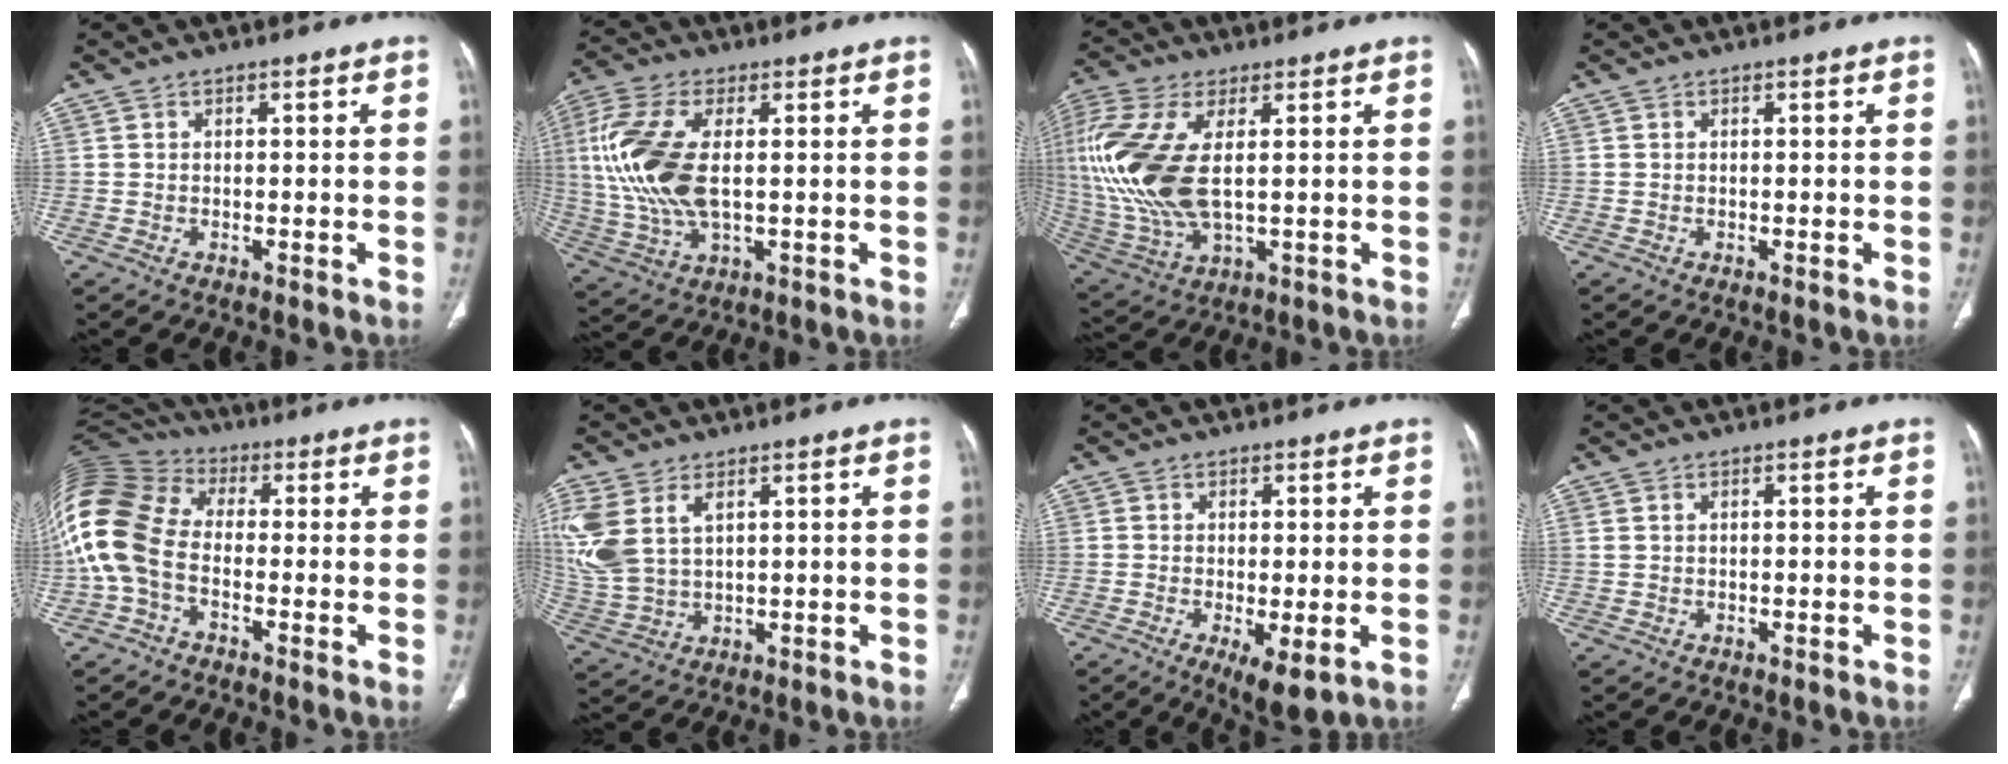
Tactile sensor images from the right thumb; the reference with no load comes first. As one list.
[{"total": 15.2, "force": [1.5, 7.4, 13.2], "torque": [-0.309, -0.003, 0.034]}, {"total": 18.6, "force": [2.1, 8.8, 16.3], "torque": [-0.396, -0.011, 0.049]}, {"total": 0.0}, {"total": 16.8, "force": [-2.5, 11.7, 11.8], "torque": [-0.271, 0.042, -0.056]}, {"total": 12.2, "force": [4.5, 7.4, 8.6], "torque": [-0.218, -0.006, 0.107]}, {"total": 6.0, "force": [-1.8, 2.0, 5.3], "torque": [-0.090, -0.019, -0.024]}, {"total": 0.5, "force": [0.2, 0.3, 0.3], "torque": [-0.007, 0.010, 0.006]}]